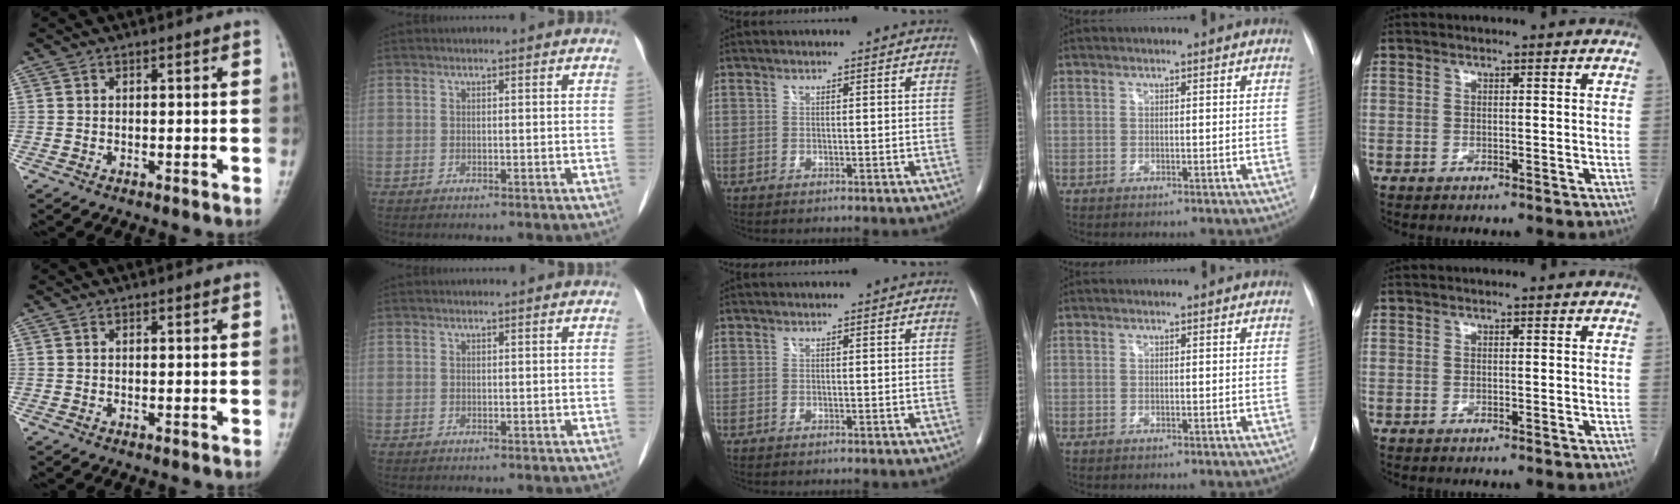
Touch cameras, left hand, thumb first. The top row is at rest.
{}